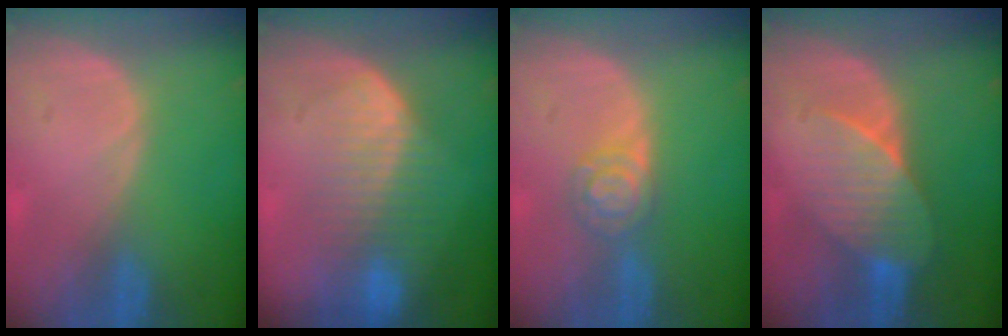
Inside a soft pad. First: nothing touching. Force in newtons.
{"total": 8.1, "press": 7.5, "slide": 3.1}
{"total": 4.3, "press": 4.2, "slide": 0.4}
{"total": 7.4, "press": 6.9, "slide": 2.4}